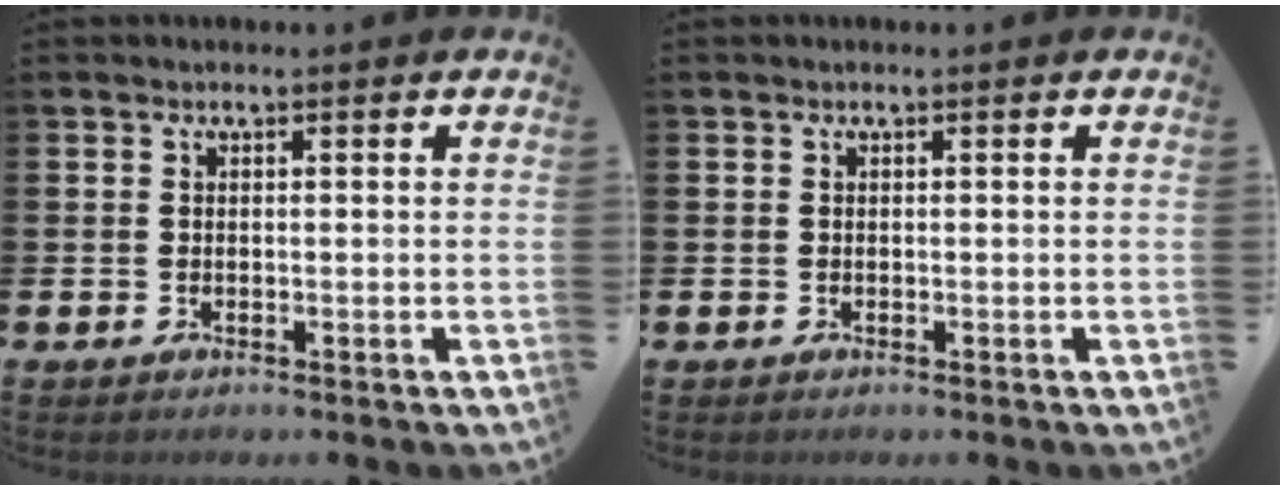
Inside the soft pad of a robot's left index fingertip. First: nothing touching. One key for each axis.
{"total": 0.0}